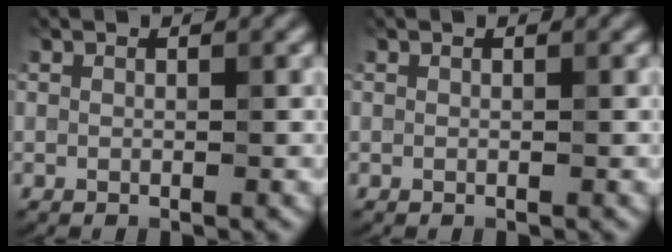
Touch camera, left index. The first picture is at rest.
{"total": 0.0}